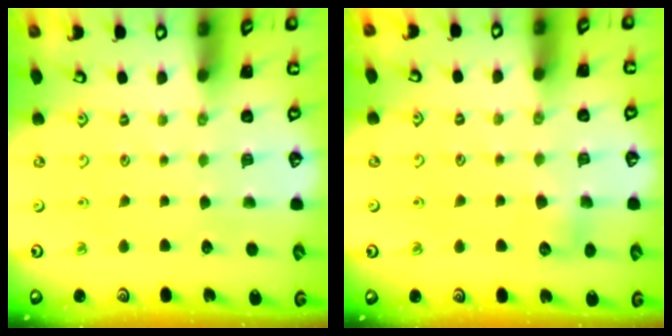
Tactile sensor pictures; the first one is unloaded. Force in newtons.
{"total": 6.4, "press": 6.3, "slide": 0.8}